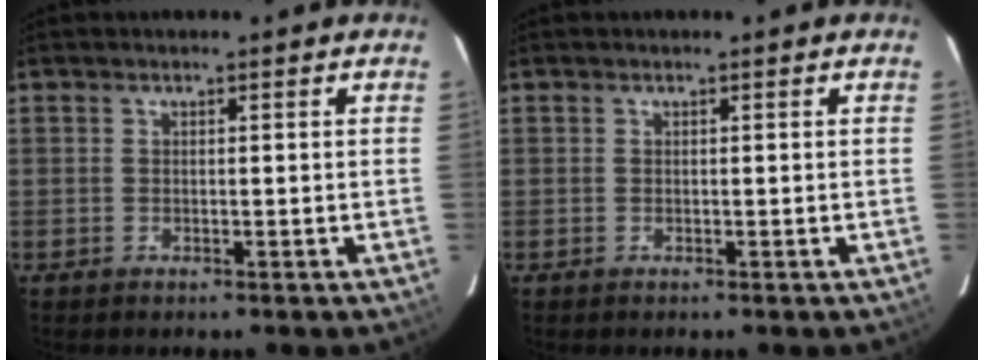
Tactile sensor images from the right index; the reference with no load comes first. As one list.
[{"total": 0.0}]